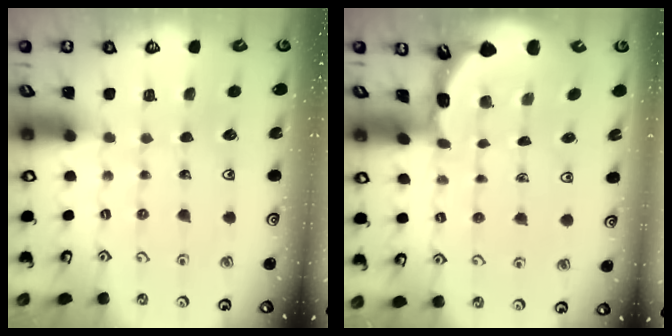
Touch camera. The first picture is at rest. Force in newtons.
{"total": 1.6, "press": 1.6, "slide": 0.3}